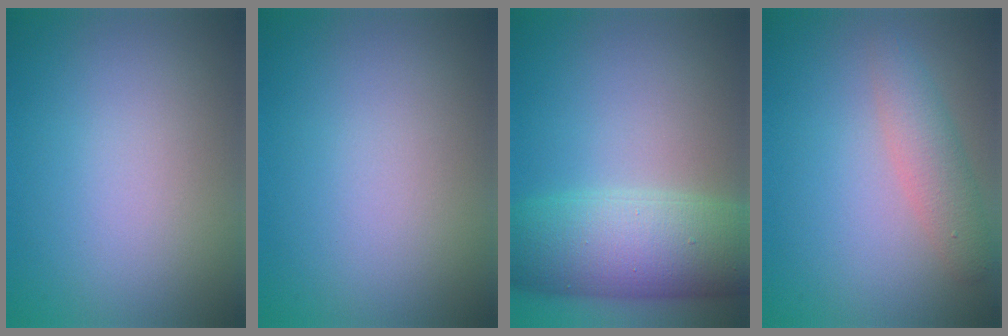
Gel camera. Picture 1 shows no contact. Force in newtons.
{"total": 0.0}
{"total": 9.2, "press": 9.2, "slide": 0.3}
{"total": 2.8, "press": 2.8, "slide": 0.1}